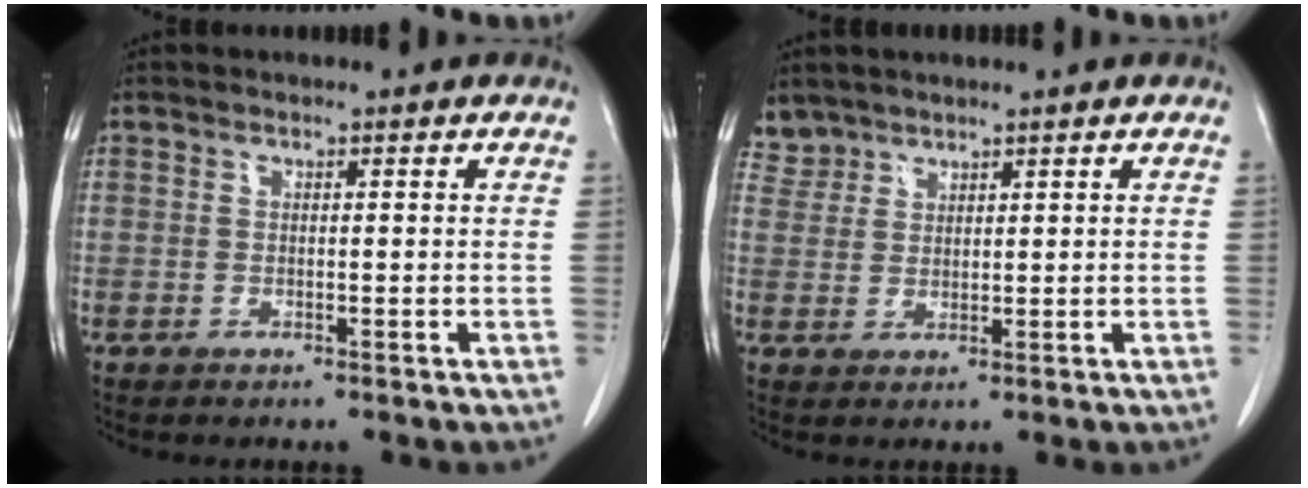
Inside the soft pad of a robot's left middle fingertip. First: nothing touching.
{"total": 3.1, "force": [2.7, 1.4, -0.5], "torque": [0.016, 0.008, 0.055]}